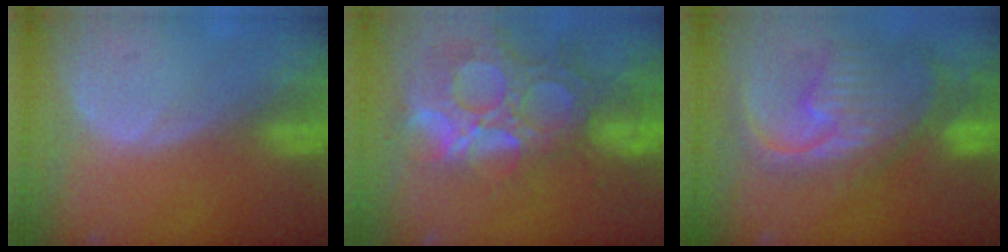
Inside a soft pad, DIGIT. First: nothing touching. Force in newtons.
{"total": 14.7, "press": 12.2, "slide": 8.1}
{"total": 12.2, "press": 10.5, "slide": 6.2}